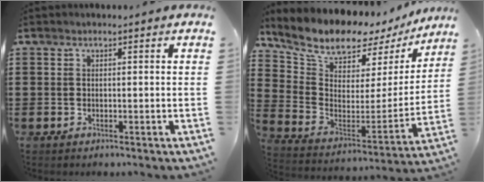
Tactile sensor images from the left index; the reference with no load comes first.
{"total": 9.2, "force": [8.2, 2.7, 3.2], "torque": [-0.101, -0.062, 0.142]}